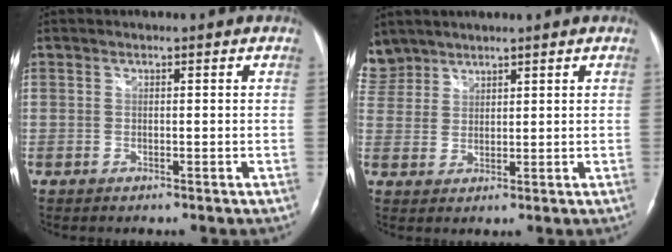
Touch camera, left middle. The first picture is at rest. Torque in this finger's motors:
{"motor_torque": [0.09, -0.21, 0.00, -0.02]}